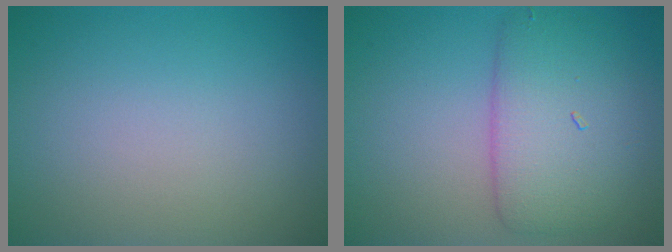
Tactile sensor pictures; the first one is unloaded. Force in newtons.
{"total": 5.6, "press": 5.6, "slide": 0.1}